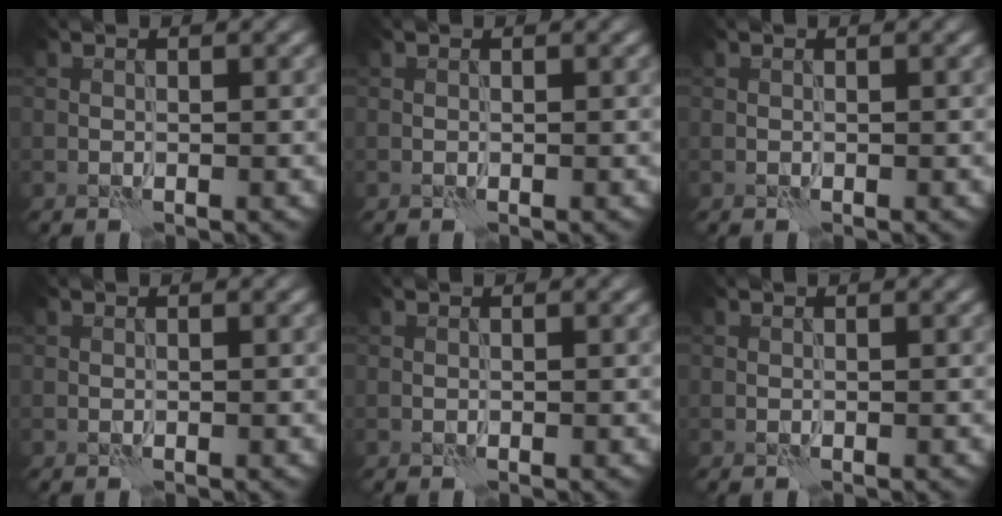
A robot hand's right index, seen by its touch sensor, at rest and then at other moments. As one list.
[{"total": 0.0}, {"total": 0.0}, {"total": 0.0}, {"total": 0.0}, {"total": 0.0}]